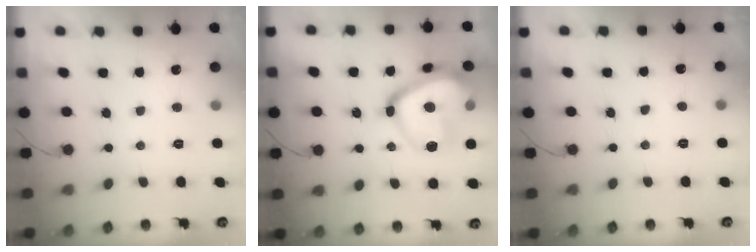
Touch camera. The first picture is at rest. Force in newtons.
{"total": 21.1, "press": 21.0, "slide": 1.9}
{"total": 1.3, "press": 1.3, "slide": 0.4}